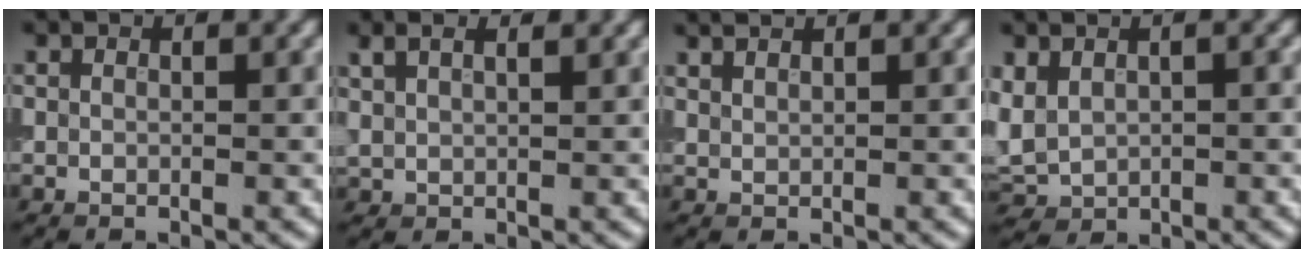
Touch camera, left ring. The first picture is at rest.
{"total": 3.4, "force": [2.4, 1.3, 2.1], "torque": [-0.049, 0.018, 0.029]}
{"total": 1.4, "force": [1.2, 0.2, 0.6], "torque": [-0.011, 0.004, 0.017]}
{"total": 2.8, "force": [0.3, 2.1, 1.9], "torque": [-0.047, 0.002, 0.007]}